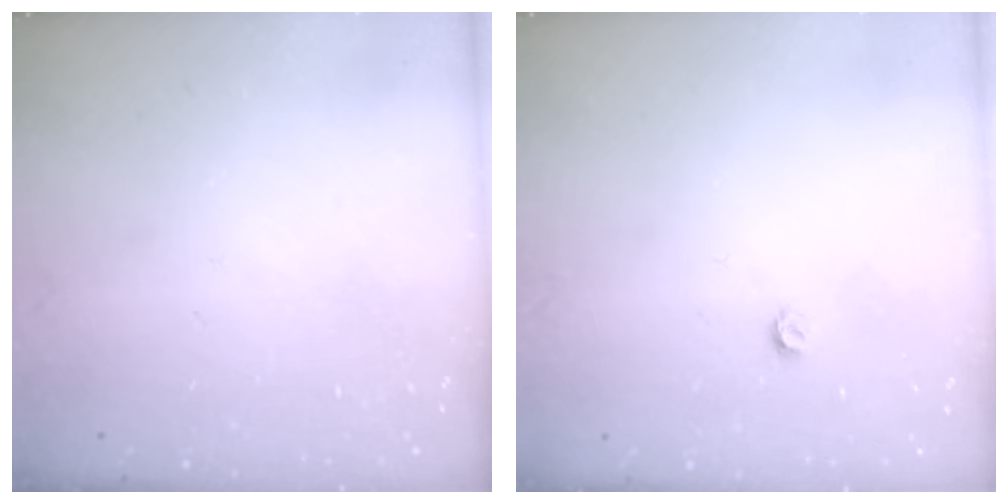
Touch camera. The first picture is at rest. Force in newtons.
{"total": 3.2, "press": 3.2, "slide": 0.5}